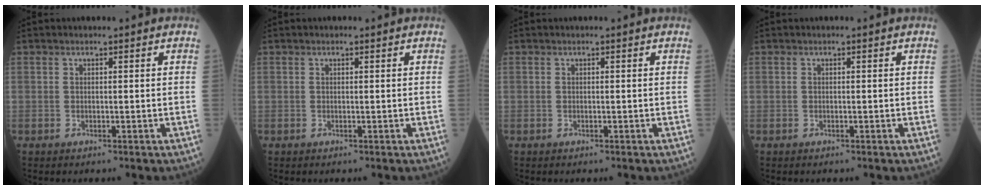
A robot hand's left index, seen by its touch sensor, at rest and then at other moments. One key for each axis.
{"total": 0.0}
{"total": 0.0}
{"total": 0.0}